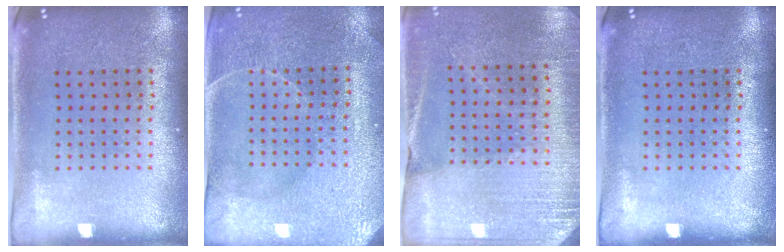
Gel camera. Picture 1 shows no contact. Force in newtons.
{"total": 3.3, "press": 3.3, "slide": 0.4}
{"total": 2.7, "press": 2.7, "slide": 0.6}
{"total": 0.0}